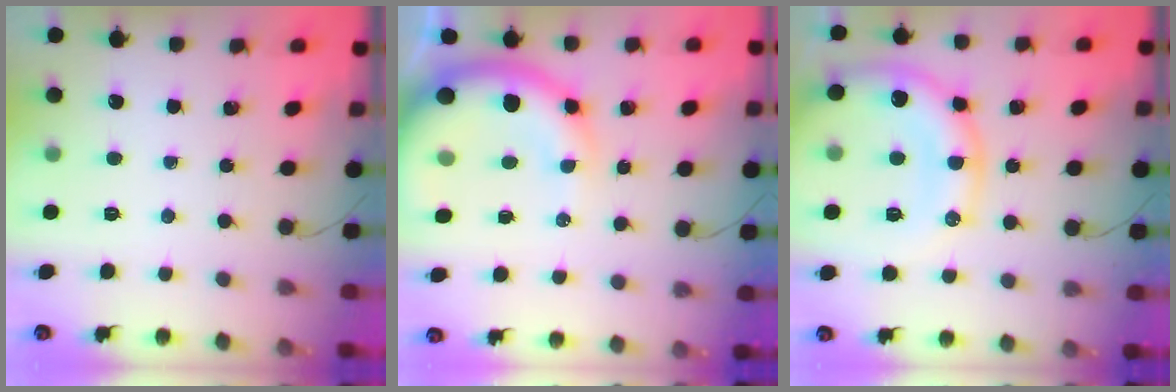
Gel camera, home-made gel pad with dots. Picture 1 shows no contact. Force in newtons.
{"total": 15.0, "press": 14.6, "slide": 3.8}
{"total": 17.4, "press": 17.3, "slide": 1.5}